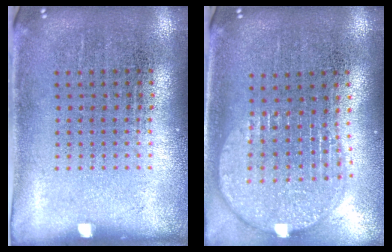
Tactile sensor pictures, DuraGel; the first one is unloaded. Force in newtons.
{"total": 1.9, "press": 1.6, "slide": 1.1}